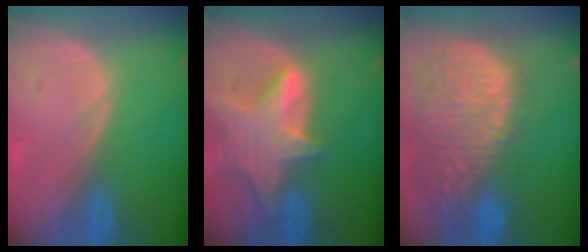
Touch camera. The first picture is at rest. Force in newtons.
{"total": 8.4, "press": 7.5, "slide": 3.9}
{"total": 15.4, "press": 12.6, "slide": 8.8}